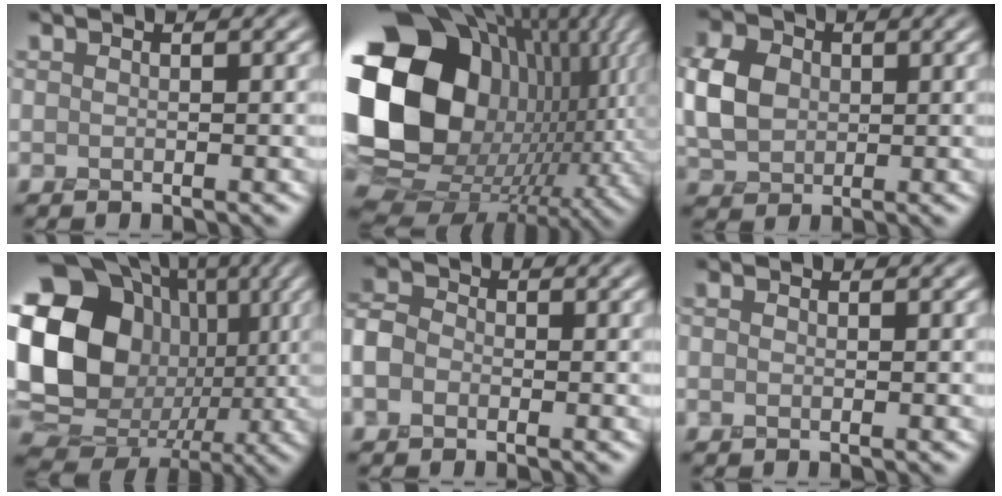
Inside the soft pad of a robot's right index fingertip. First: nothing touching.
{"total": 21.6, "force": [2.0, 15.7, 14.7], "torque": [-0.326, -0.047, 0.067]}
{"total": 5.5, "force": [0.3, 4.2, 3.5], "torque": [-0.093, 0.010, 0.005]}
{"total": 19.3, "force": [1.9, 15.8, 11.0], "torque": [-0.229, 0.010, 0.033]}
{"total": 3.5, "force": [-1.3, 2.8, 1.7], "torque": [-0.031, 0.005, -0.034]}
{"total": 0.0}